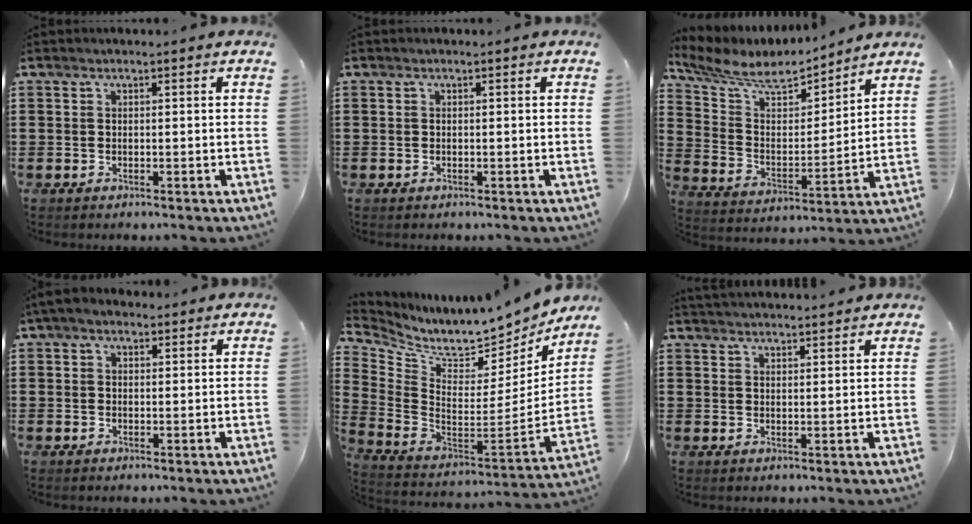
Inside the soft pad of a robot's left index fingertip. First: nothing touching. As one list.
[{"total": 0.0}, {"total": 7.0, "force": [5.9, 2.5, 2.8], "torque": [-0.086, -0.034, 0.101]}, {"total": 2.2, "force": [1.4, 1.6, 0.7], "torque": [-0.019, 0.008, 0.025]}, {"total": 7.6, "force": [7.1, 1.3, 2.5], "torque": [-0.075, -0.081, 0.113]}, {"total": 2.1, "force": [2.1, 0.0, -0.3], "torque": [-0.001, -0.004, 0.041]}]